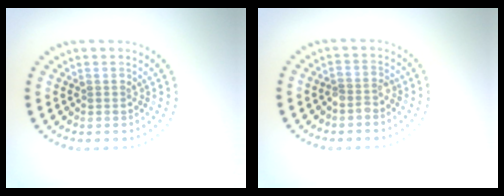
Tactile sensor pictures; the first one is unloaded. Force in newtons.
{"total": 1.5, "press": 1.3, "slide": 0.9}